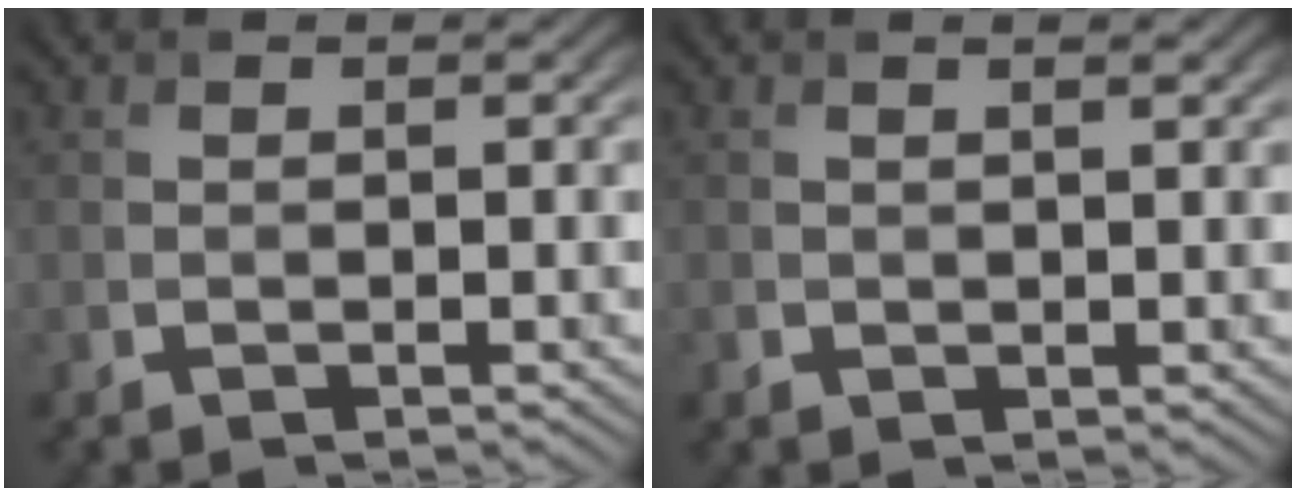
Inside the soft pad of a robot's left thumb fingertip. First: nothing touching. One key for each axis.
{"total": 1.2, "fx": 0.7, "fy": 0.5, "fz": 0.8, "tx": -0.021, "ty": -0.003, "tz": 0.019}